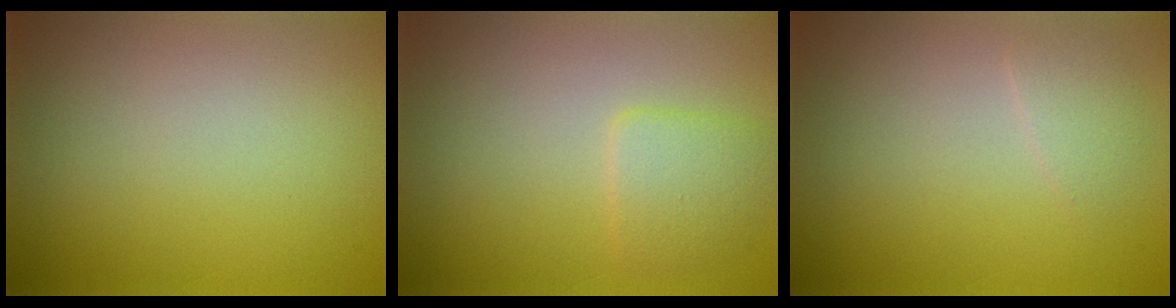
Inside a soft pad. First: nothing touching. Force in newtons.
{"total": 2.0, "press": 2.0, "slide": 0.1}
{"total": 1.2, "press": 1.2, "slide": 0.1}